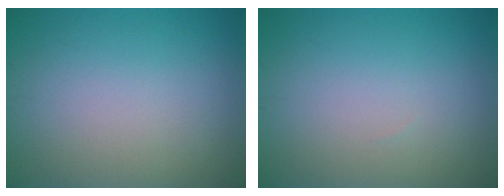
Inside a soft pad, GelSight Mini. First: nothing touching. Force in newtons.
{"total": 0.0}